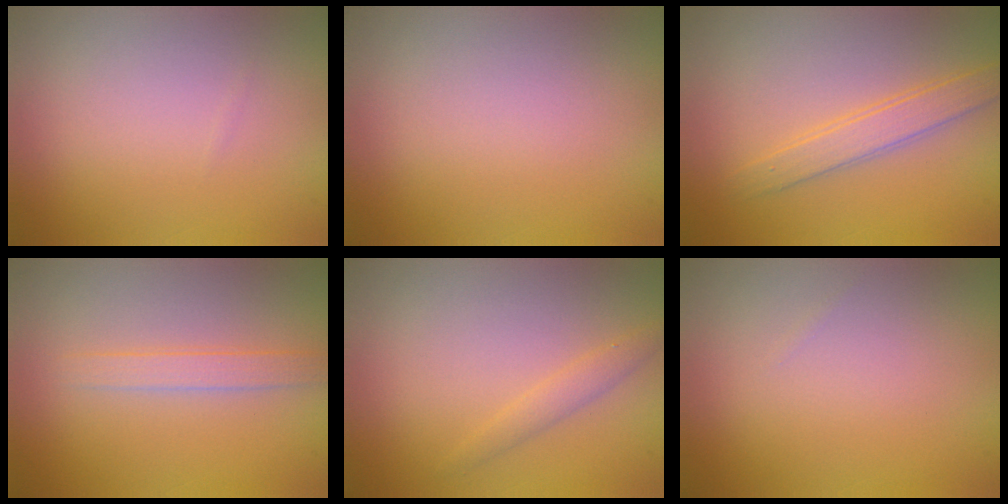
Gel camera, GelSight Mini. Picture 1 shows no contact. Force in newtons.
{"total": 0.0}
{"total": 2.5, "press": 2.5, "slide": 0.2}
{"total": 1.7, "press": 1.7, "slide": 0.1}
{"total": 1.3, "press": 1.3, "slide": 0.0}
{"total": 0.0}